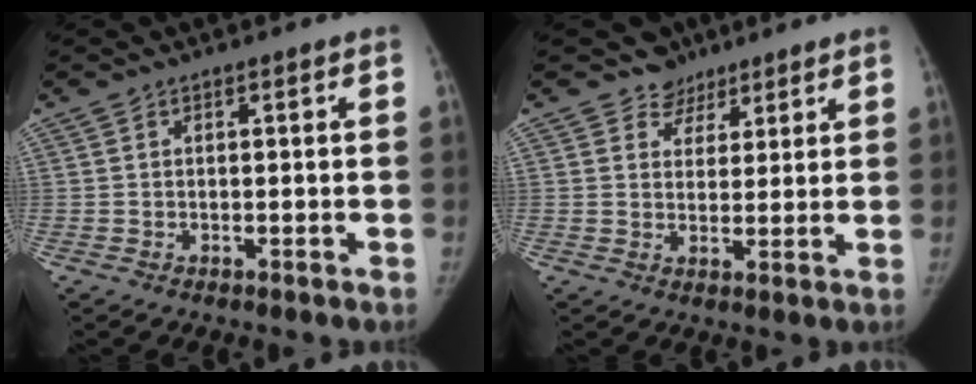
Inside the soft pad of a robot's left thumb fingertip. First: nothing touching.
{"total": 4.8, "force": [3.4, 3.3, -0.5], "torque": [0.039, -0.023, 0.048]}